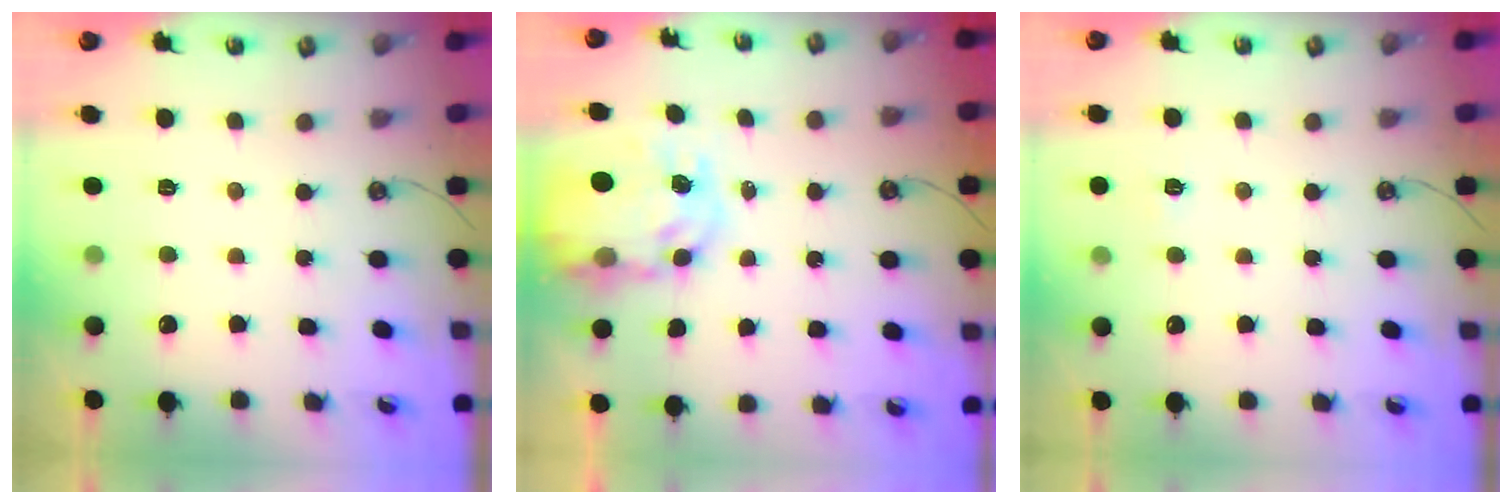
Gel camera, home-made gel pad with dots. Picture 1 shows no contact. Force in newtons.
{"total": 9.9, "press": 9.9, "slide": 0.8}
{"total": 4.0, "press": 4.0, "slide": 0.4}